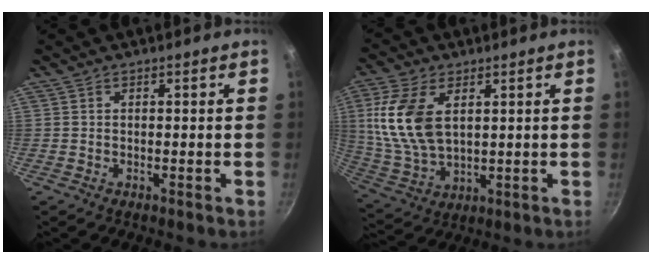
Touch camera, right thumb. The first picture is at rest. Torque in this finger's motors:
{"motor_torque": [-0.79, 1.77, 1.39, 0.18, 0.17]}